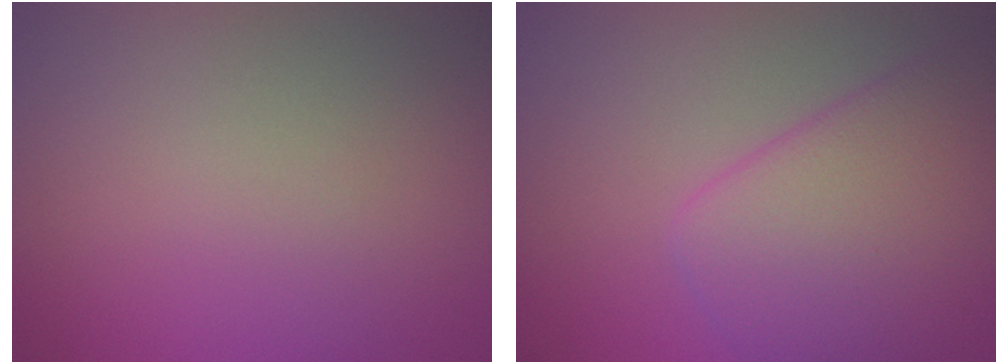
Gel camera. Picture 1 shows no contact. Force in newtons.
{"total": 6.6, "press": 6.6, "slide": 0.2}